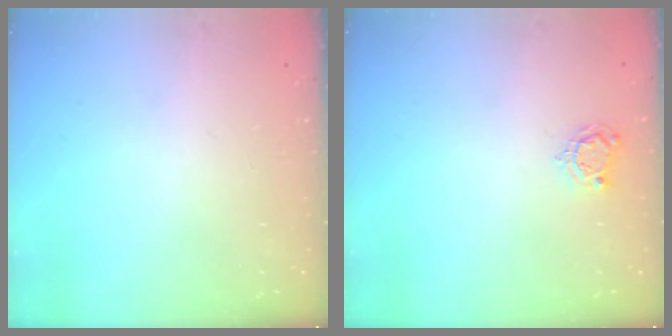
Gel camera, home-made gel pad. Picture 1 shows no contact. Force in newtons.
{"total": 4.3, "press": 4.3, "slide": 0.4}